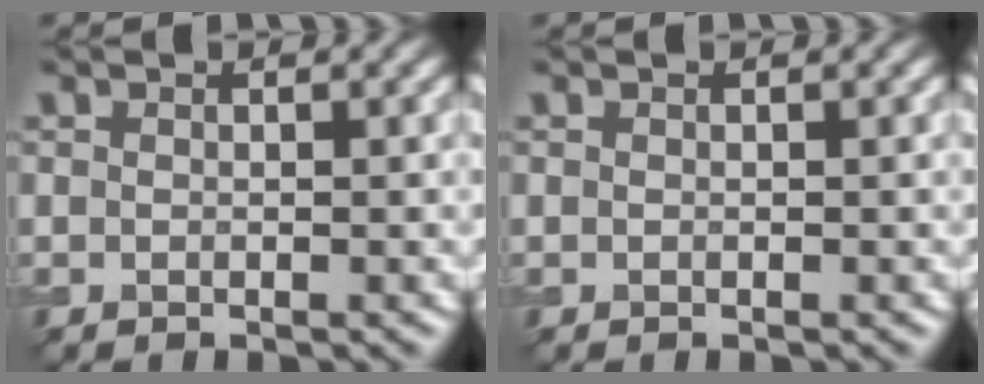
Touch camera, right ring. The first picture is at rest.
{"total": 0.0}